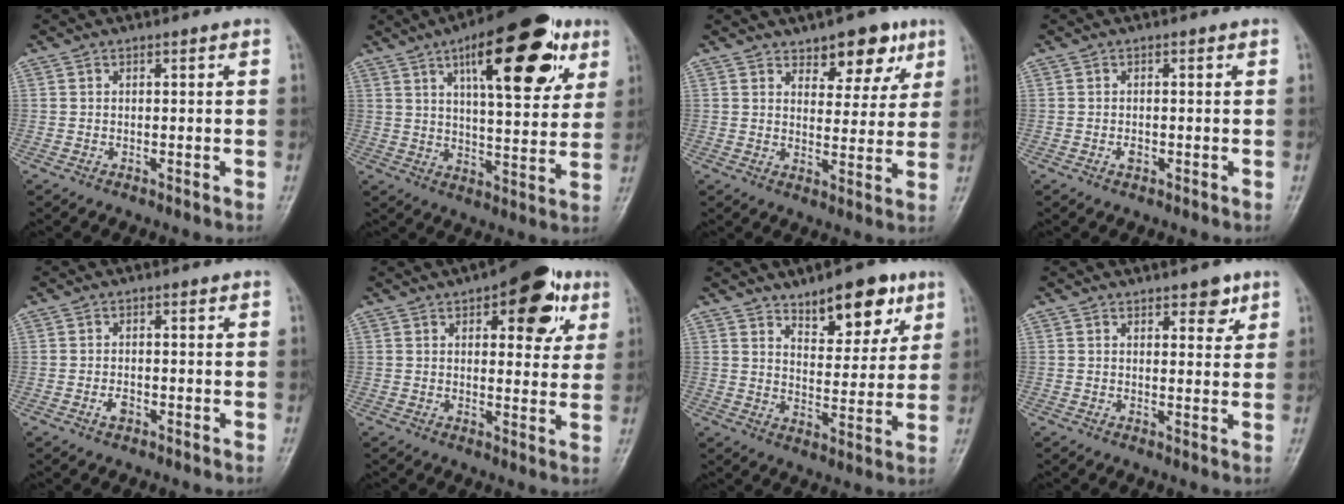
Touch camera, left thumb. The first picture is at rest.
{"total": 21.8, "force": [10.0, 8.0, 17.7], "torque": [-0.220, -0.021, 0.144]}
{"total": 9.0, "force": [5.5, 4.8, 5.2], "torque": [-0.030, -0.027, 0.077]}
{"total": 1.2, "force": [-0.4, 0.8, 0.8], "torque": [-0.010, 0.000, -0.008]}
{"total": 1.8, "force": [-0.8, 1.1, 1.2], "torque": [-0.018, 0.003, -0.016]}
{"total": 13.3, "force": [6.1, 6.1, 10.1], "torque": [-0.084, -0.012, 0.072]}
{"total": 11.7, "force": [7.2, 5.3, 7.5], "torque": [-0.073, -0.043, 0.111]}
{"total": 3.9, "force": [2.5, 1.9, 2.3], "torque": [-0.010, -0.013, 0.032]}